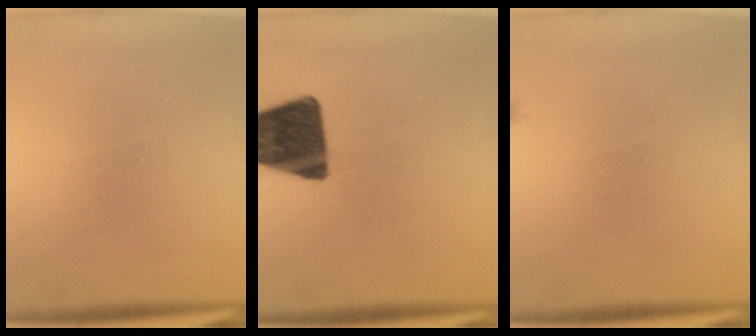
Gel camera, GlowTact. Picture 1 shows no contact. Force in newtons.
{"total": 15.9}
{"total": 0.6}